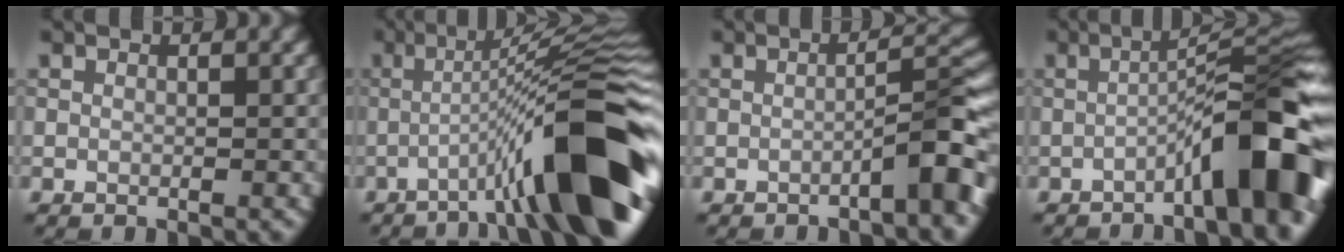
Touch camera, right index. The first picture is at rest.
{"total": 13.0, "force": [-4.7, 1.9, 12.0], "torque": [-0.159, 0.022, -0.075]}
{"total": 4.3, "force": [-2.3, 0.5, 3.5], "torque": [-0.048, 0.023, -0.040]}
{"total": 9.4, "force": [-3.9, 1.5, 8.4], "torque": [-0.107, 0.030, -0.065]}